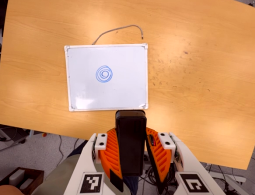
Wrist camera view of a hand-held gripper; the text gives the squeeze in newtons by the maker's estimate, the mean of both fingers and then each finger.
{"total": 8.6, "left": 7.4, "right": 9.8}